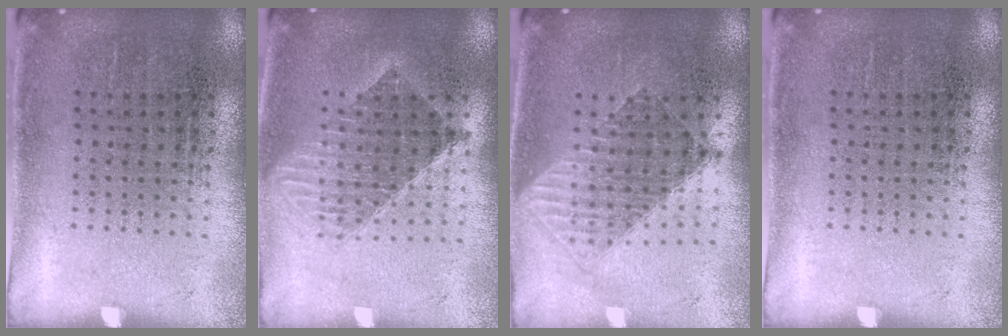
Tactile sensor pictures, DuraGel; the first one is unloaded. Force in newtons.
{"total": 1.6, "press": 1.4, "slide": 0.9}
{"total": 1.6, "press": 1.3, "slide": 0.9}
{"total": 0.0}